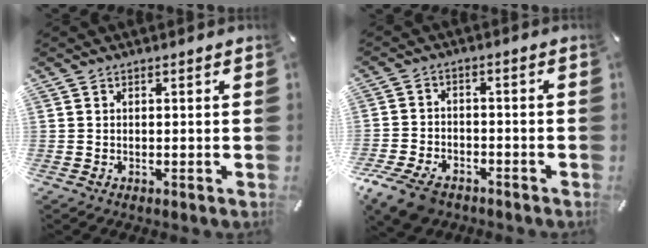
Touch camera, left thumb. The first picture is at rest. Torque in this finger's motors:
{"motor_torque": [0.24, 1.20, 0.68, 0.57, 0.28]}